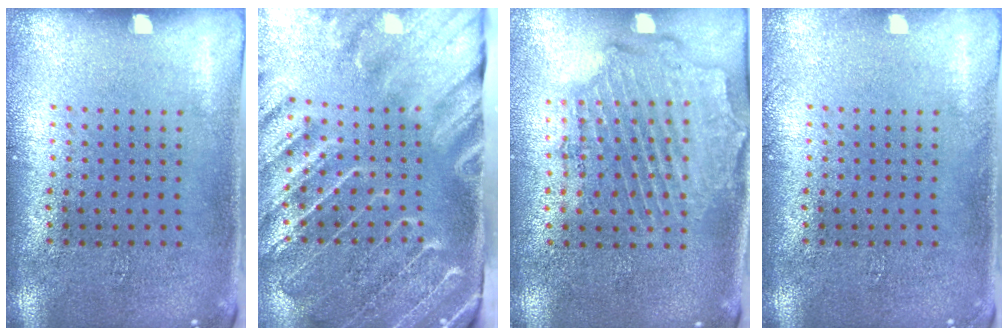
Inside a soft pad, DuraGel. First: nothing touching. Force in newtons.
{"total": 4.1, "press": 3.3, "slide": 2.4}
{"total": 1.9, "press": 1.7, "slide": 0.8}
{"total": 0.7, "press": 0.7, "slide": 0.1}